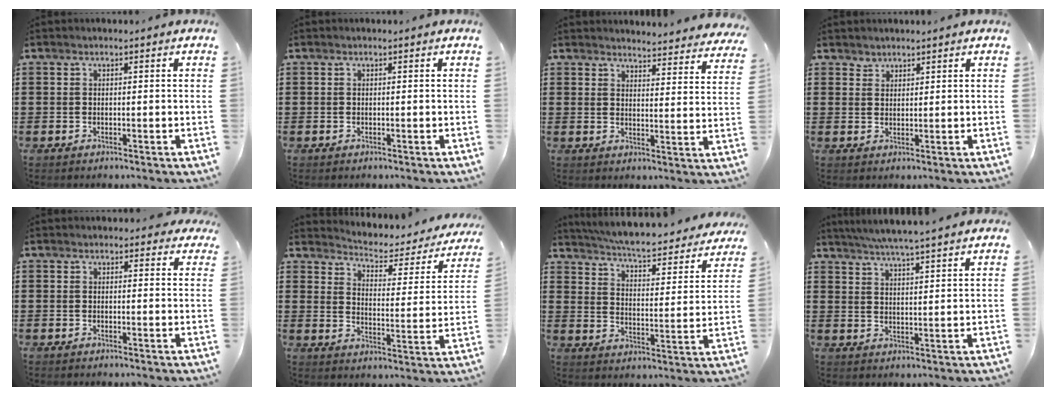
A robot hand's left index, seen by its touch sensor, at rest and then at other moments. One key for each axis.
{"total": 0.0}
{"total": 4.0, "fx": 4.0, "fy": 0.1, "fz": 0.6, "tx": -0.021, "ty": -0.026, "tz": 0.069}
{"total": 1.7, "fx": 1.6, "fy": 0.7, "fz": -0.2, "tx": 0.001, "ty": 0.002, "tz": 0.032}
{"total": 1.8, "fx": 1.6, "fy": 0.9, "fz": 0.2, "tx": -0.003, "ty": 0.000, "tz": 0.028}
{"total": 2.9, "fx": 2.6, "fy": 0.8, "fz": 1.0, "tx": -0.039, "ty": -0.023, "tz": 0.033}
{"total": 5.3, "fx": 4.8, "fy": -0.1, "fz": 2.2, "tx": -0.067, "ty": -0.042, "tz": 0.076}
{"total": 5.1, "fx": 4.8, "fy": -1.0, "fz": 1.6, "tx": -0.046, "ty": -0.026, "tz": 0.082}